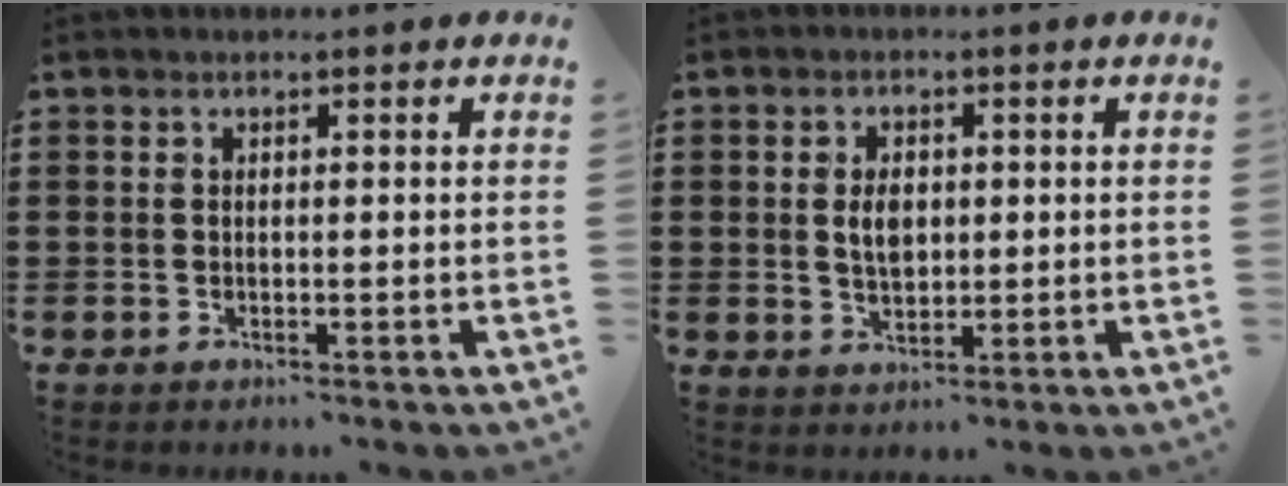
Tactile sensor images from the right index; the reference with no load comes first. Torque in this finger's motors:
{"motor_torque": [0.30, 0.16, 0.42, 0.07]}